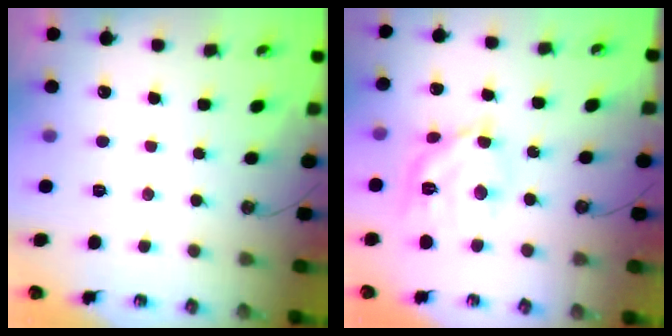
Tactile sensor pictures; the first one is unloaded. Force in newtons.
{"total": 15.0, "press": 14.9, "slide": 1.2}